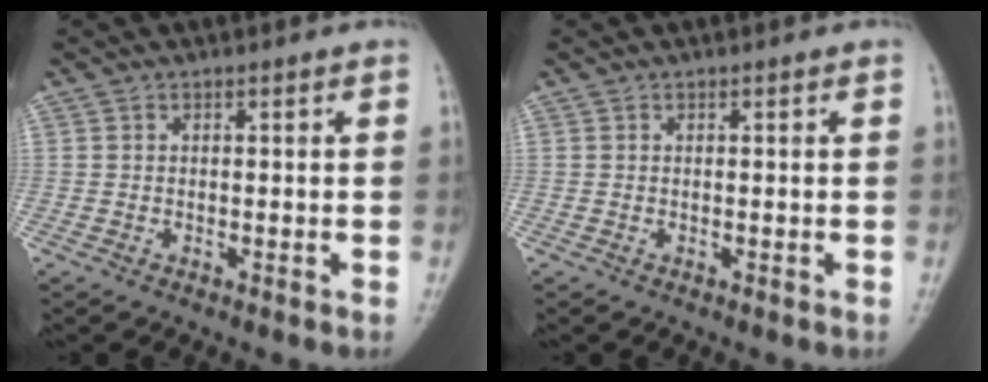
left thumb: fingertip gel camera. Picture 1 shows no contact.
{"total": 0.0}